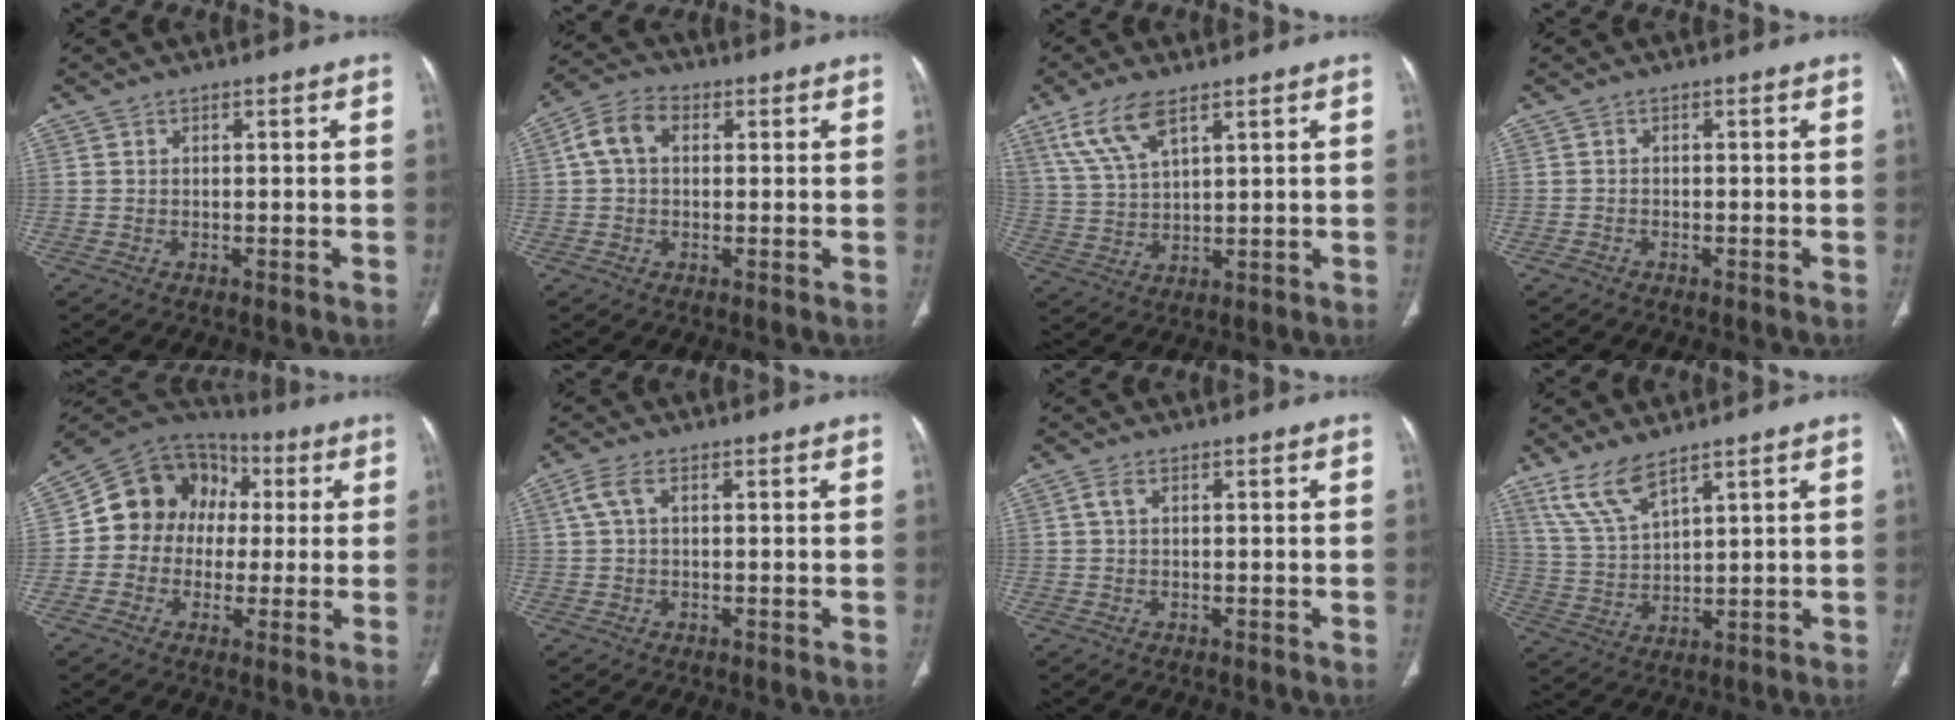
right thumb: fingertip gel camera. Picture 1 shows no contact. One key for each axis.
{"total": 6.7, "fx": 1.3, "fy": 4.7, "fz": 4.6, "tx": -0.086, "ty": 0.022, "tz": 0.017}
{"total": 9.2, "fx": 5.6, "fy": 3.5, "fz": 6.4, "tx": -0.133, "ty": -0.014, "tz": 0.124}
{"total": 0.8, "fx": -0.6, "fy": 0.5, "fz": 0.3, "tx": -0.005, "ty": 0.002, "tz": -0.015}
{"total": 14.8, "fx": 1.0, "fy": 12.8, "fz": 7.5, "tx": -0.088, "ty": 0.040, "tz": 0.006}
{"total": 3.2, "fx": 0.9, "fy": 1.6, "fz": 2.7, "tx": -0.071, "ty": 0.018, "tz": 0.019}
{"total": 1.4, "fx": 0.3, "fy": 0.7, "fz": 1.1, "tx": -0.030, "ty": 0.008, "tz": 0.006}
{"total": 8.1, "fx": 6.1, "fy": 2.2, "fz": 4.9, "tx": -0.104, "ty": -0.028, "tz": 0.138}